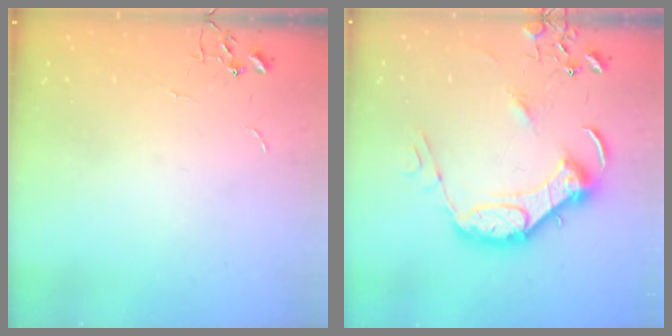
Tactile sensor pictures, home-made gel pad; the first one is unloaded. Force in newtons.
{"total": 18.1, "press": 18.0, "slide": 1.8}